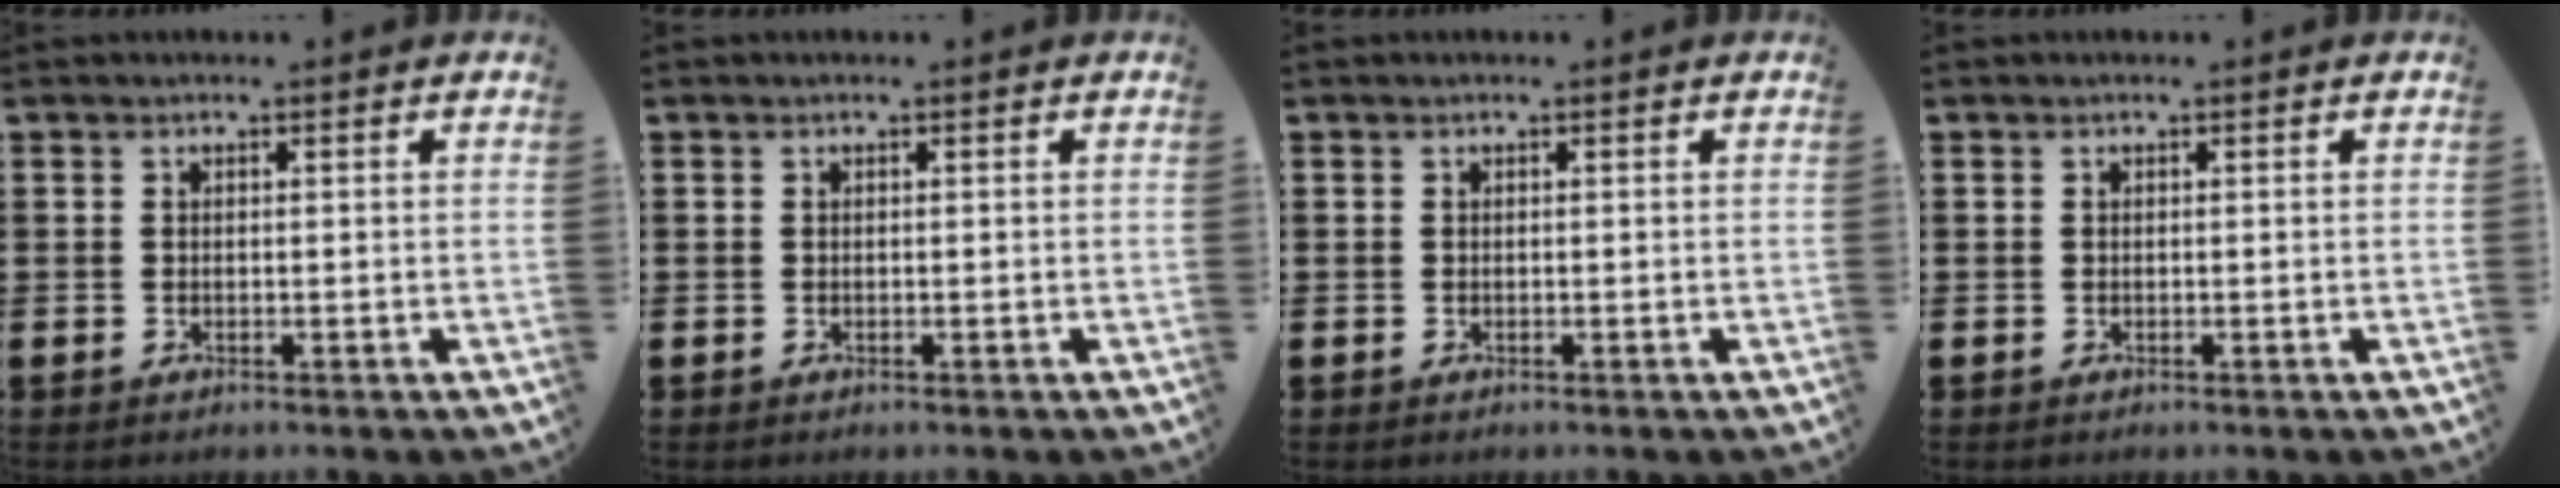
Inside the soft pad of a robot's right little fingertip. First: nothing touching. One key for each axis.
{"total": 0.0}
{"total": 0.0}
{"total": 0.0}